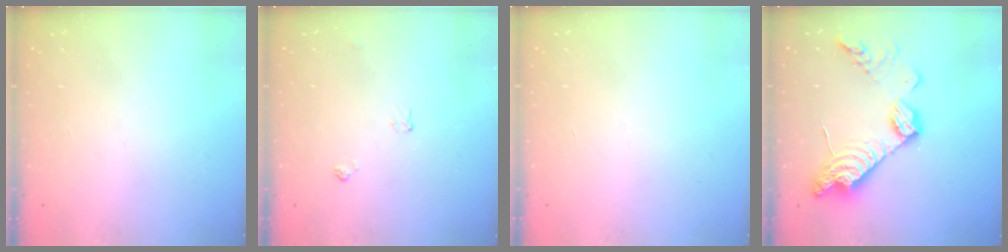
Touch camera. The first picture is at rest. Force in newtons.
{"total": 4.1, "press": 4.1, "slide": 0.5}
{"total": 0.0}
{"total": 17.0, "press": 17.0, "slide": 1.1}